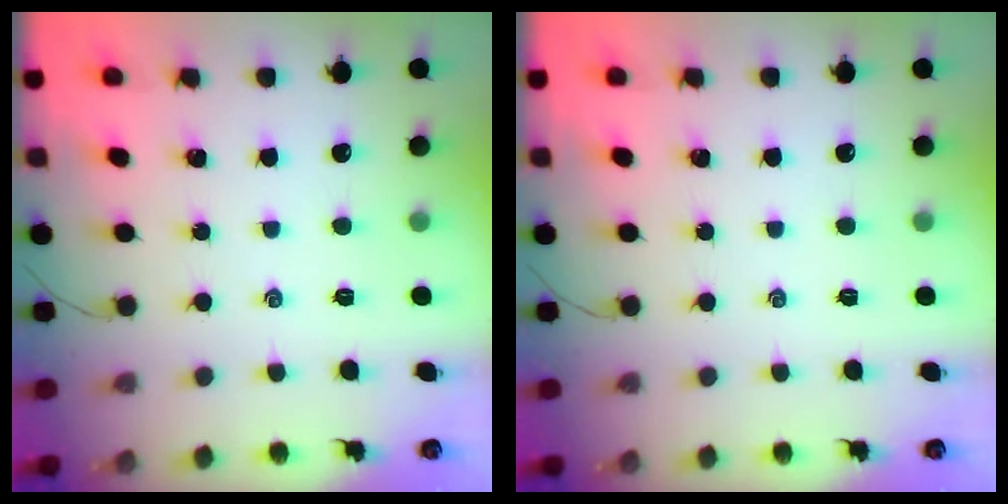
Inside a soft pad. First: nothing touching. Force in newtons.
{"total": 0.0}